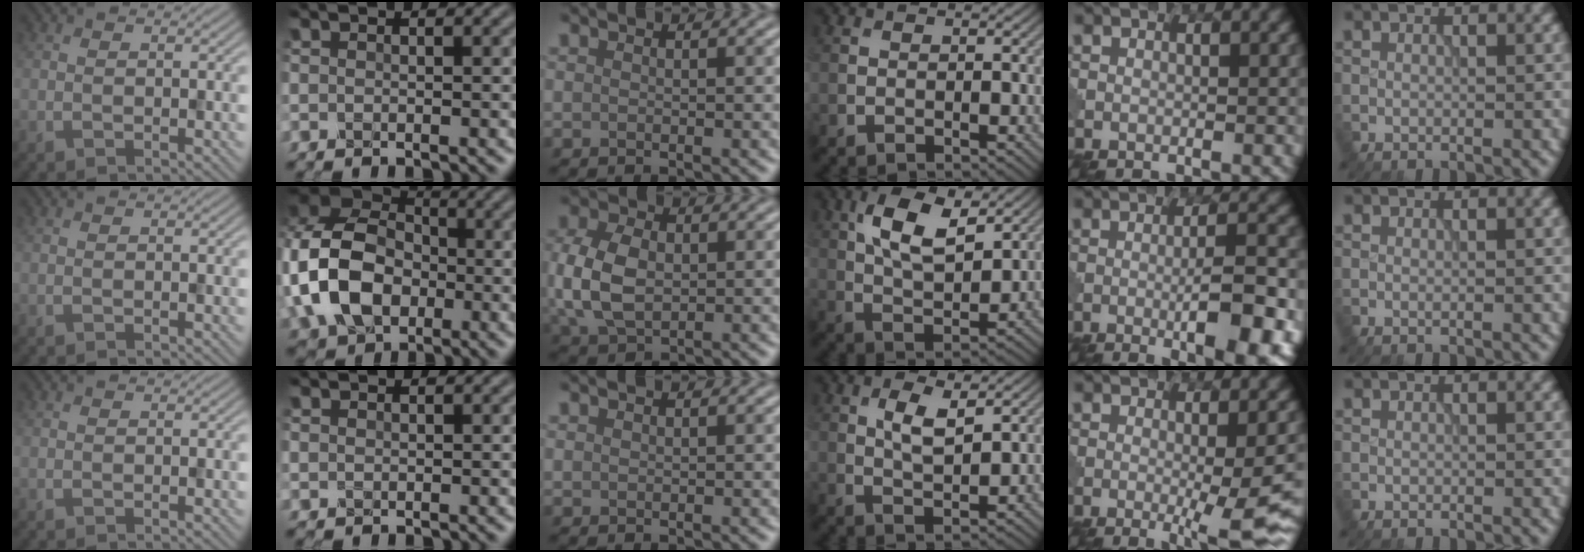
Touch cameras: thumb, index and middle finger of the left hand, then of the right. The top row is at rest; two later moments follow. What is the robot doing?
{"motion": "dispense", "object": "glue stick"}